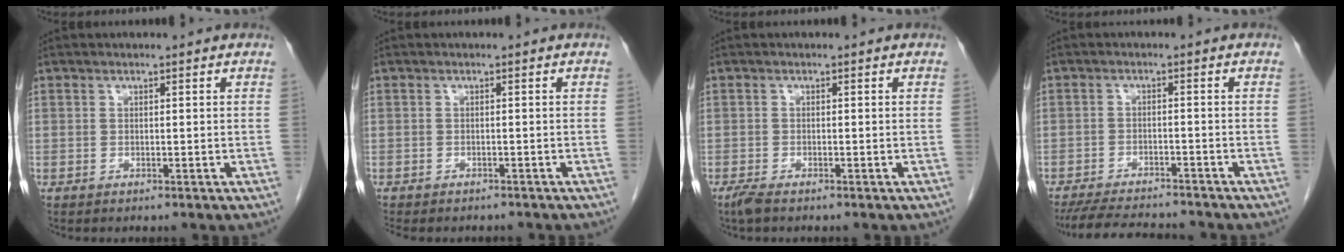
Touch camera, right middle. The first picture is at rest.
{"total": 6.4, "force": [-5.7, 2.0, 2.1], "torque": [-0.030, -0.008, -0.071]}
{"total": 1.8, "force": [-1.4, 0.4, 1.1], "torque": [-0.031, -0.006, -0.027]}
{"total": 10.3, "force": [-9.6, 1.3, 3.6], "torque": [-0.063, -0.011, -0.143]}